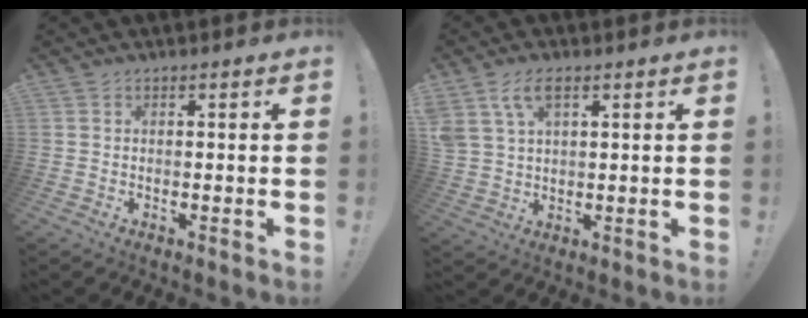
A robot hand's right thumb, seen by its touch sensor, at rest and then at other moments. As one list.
[{"total": 7.6, "force": [3.8, 3.9, 5.3], "torque": [-0.105, -0.004, 0.075]}]